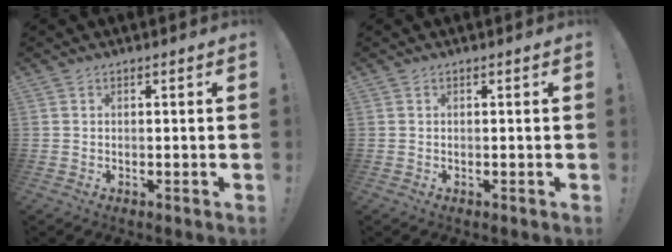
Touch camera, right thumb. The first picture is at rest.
{"total": 0.0}